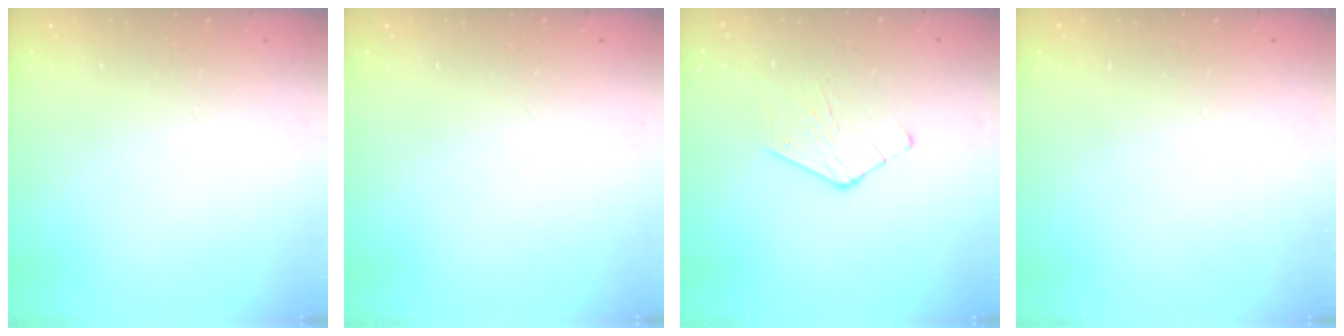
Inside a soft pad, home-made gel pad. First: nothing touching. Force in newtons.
{"total": 0.0}
{"total": 4.0, "press": 4.0, "slide": 0.3}
{"total": 0.0}